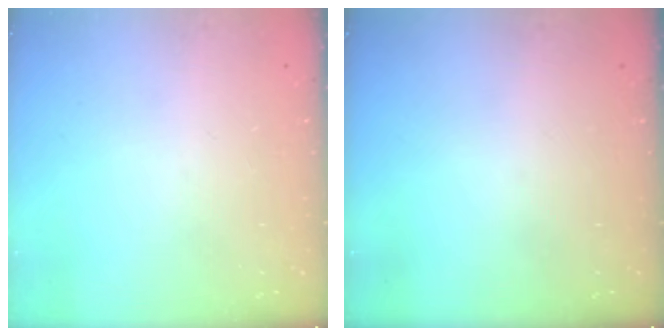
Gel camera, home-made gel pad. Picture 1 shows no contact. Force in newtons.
{"total": 0.0}